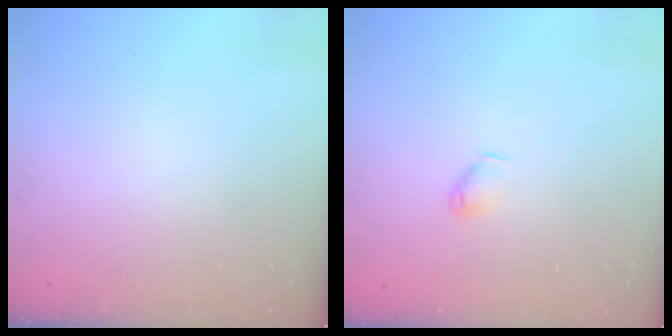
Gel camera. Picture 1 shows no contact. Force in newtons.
{"total": 3.5, "press": 3.4, "slide": 0.7}